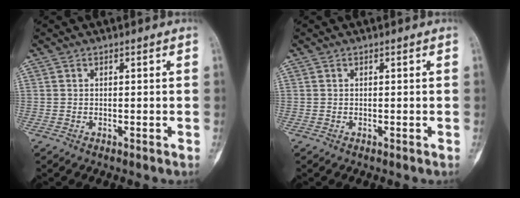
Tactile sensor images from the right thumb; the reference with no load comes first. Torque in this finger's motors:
{"motor_torque": [0.00, 0.00, 0.00, 0.00, 0.00]}